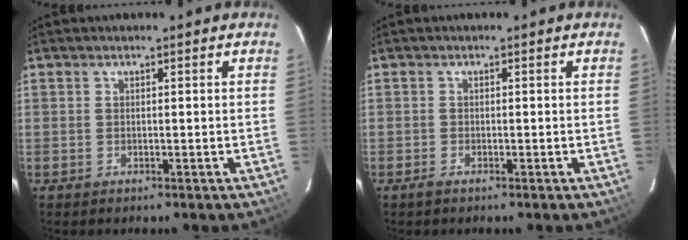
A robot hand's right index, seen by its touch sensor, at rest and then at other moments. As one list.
[{"total": 1.1, "force": [-0.9, 0.4, 0.5], "torque": [-0.011, -0.003, -0.020]}]